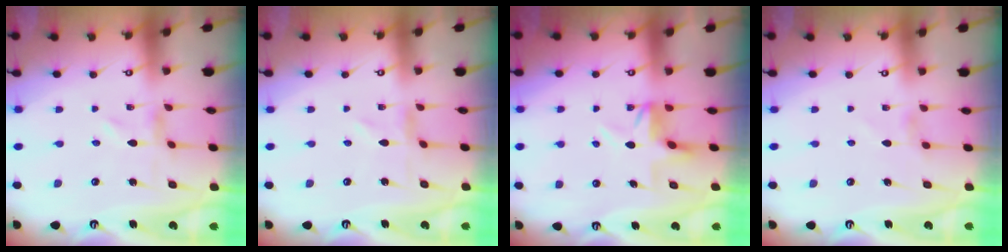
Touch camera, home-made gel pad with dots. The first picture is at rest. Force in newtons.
{"total": 0.6, "press": 0.6, "slide": 0.2}
{"total": 3.9, "press": 3.9, "slide": 0.5}
{"total": 2.3, "press": 2.3, "slide": 0.3}